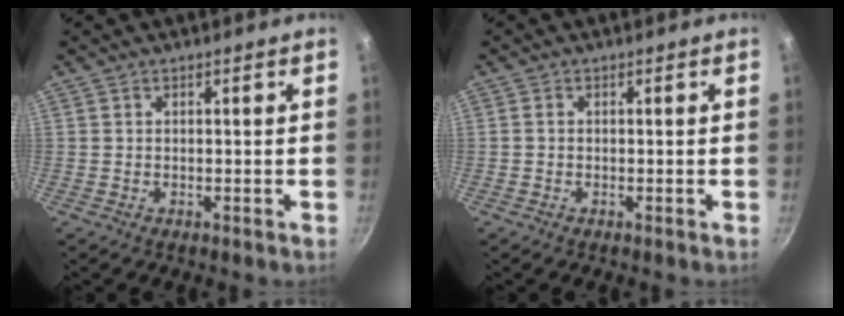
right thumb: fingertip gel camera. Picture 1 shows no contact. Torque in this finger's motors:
{"motor_torque": [-0.45, -0.02, -0.21, -0.05, 0.07]}